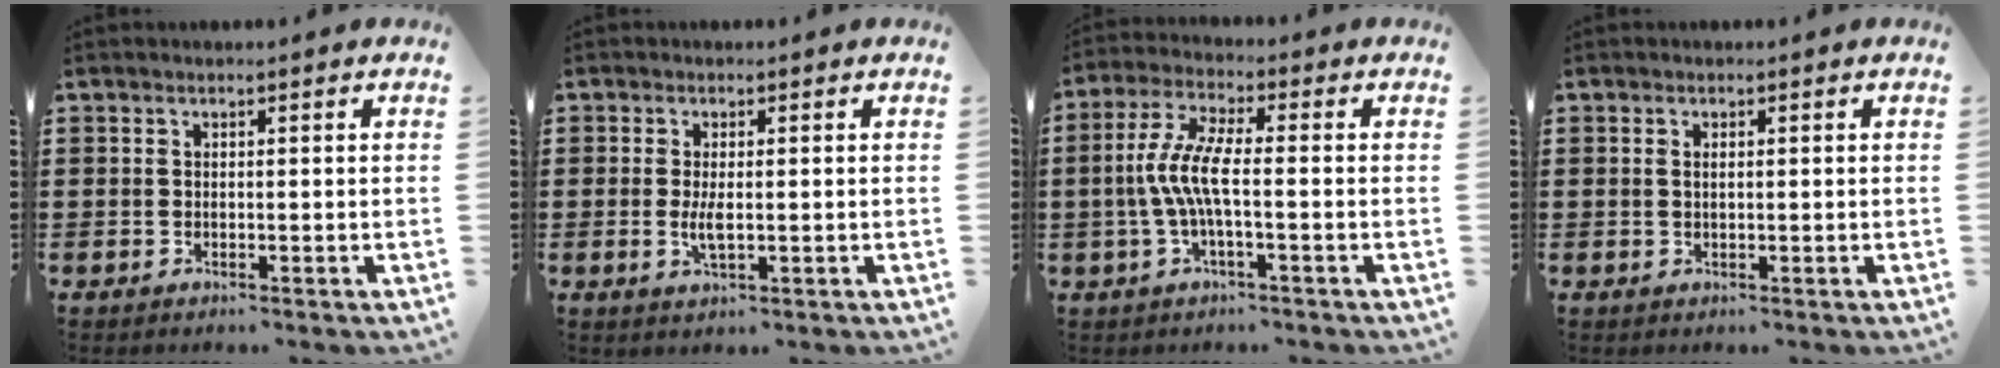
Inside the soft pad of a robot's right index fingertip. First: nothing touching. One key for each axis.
{"total": 2.9, "fx": -0.2, "fy": 0.9, "fz": 2.7, "tx": -0.056, "ty": -0.004, "tz": -0.005}
{"total": 7.0, "fx": -1.3, "fy": 1.4, "fz": 6.7, "tx": -0.162, "ty": -0.016, "tz": -0.034}
{"total": 0.9, "fx": 0.2, "fy": 0.3, "fz": 0.8, "tx": -0.019, "ty": 0.000, "tz": 0.003}